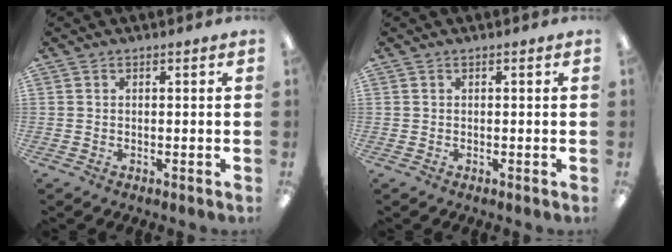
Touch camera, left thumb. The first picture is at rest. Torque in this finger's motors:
{"motor_torque": [-0.08, 0.08, 0.03, -0.03, 0.00]}